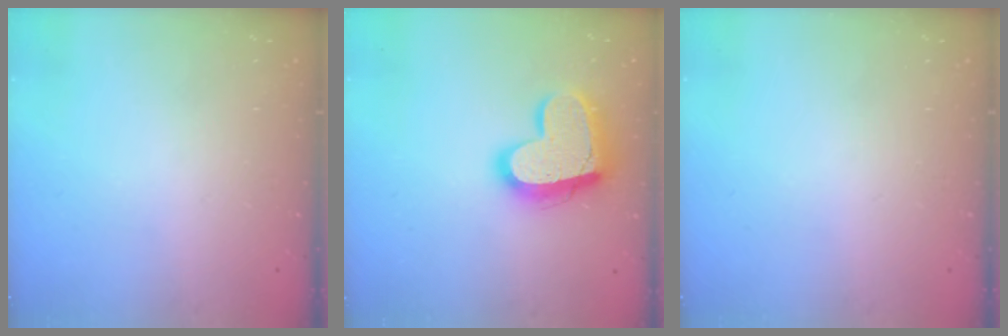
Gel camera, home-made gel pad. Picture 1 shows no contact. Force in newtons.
{"total": 18.1, "press": 18.1, "slide": 1.6}
{"total": 0.0}